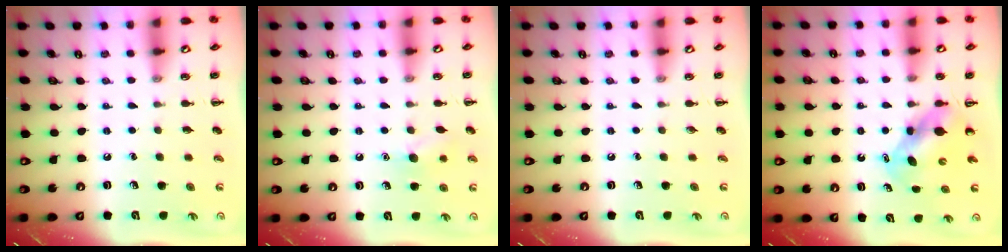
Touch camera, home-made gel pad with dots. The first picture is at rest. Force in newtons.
{"total": 7.2, "press": 7.1, "slide": 1.3}
{"total": 0.0}
{"total": 5.4, "press": 5.4, "slide": 0.5}